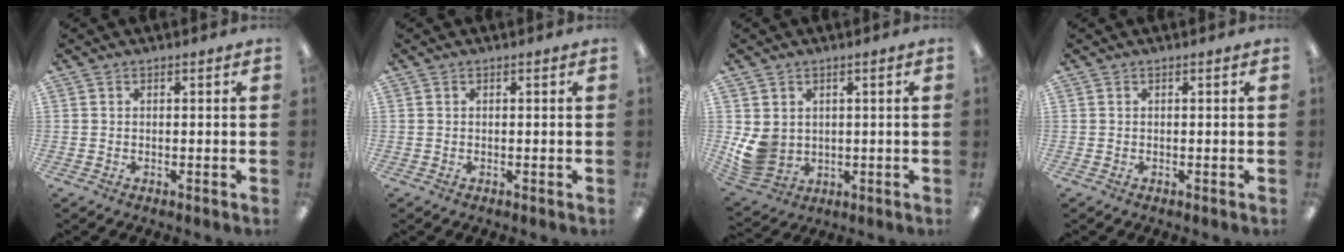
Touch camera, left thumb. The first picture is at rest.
{"total": 0.0}
{"total": 7.6, "force": [0.8, 6.8, 3.3], "torque": [-0.078, 0.000, 0.020]}
{"total": 0.0}